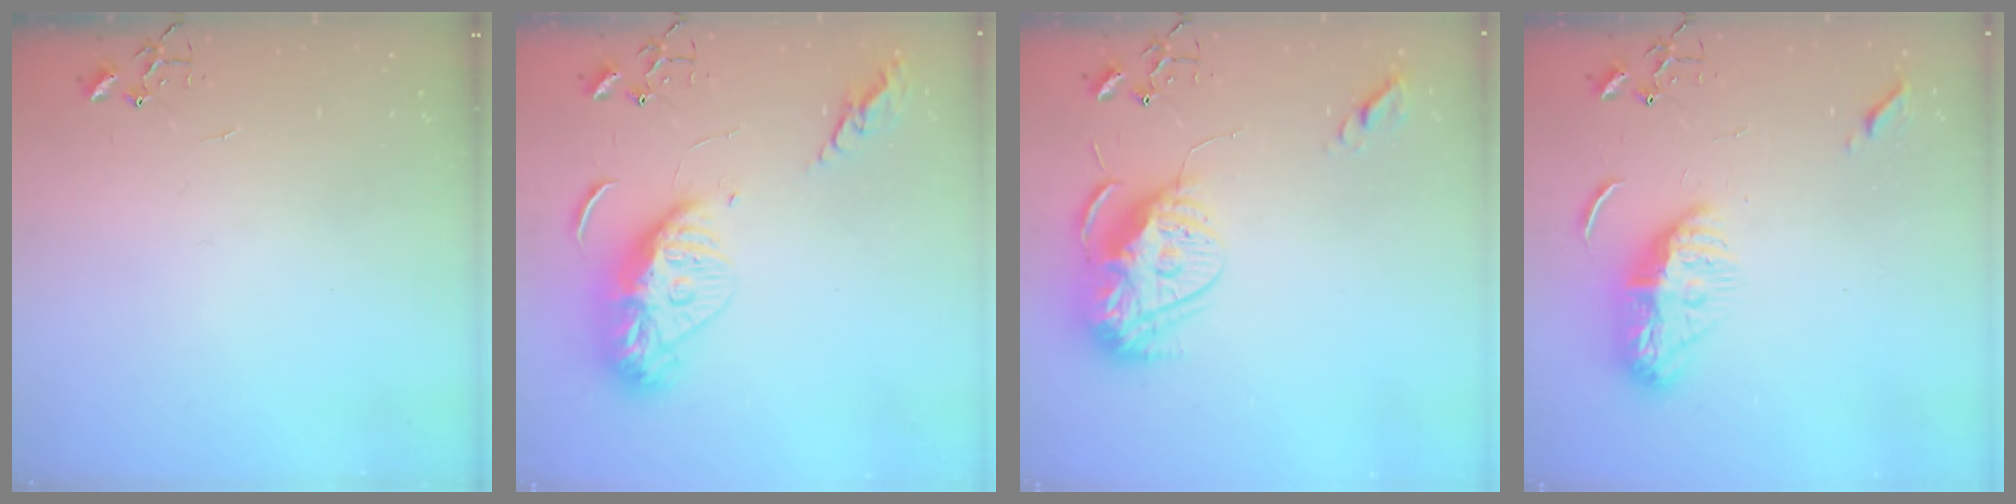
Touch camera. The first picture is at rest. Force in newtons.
{"total": 14.8, "press": 14.8, "slide": 1.4}
{"total": 16.2, "press": 16.1, "slide": 1.4}
{"total": 13.0, "press": 13.0, "slide": 0.8}